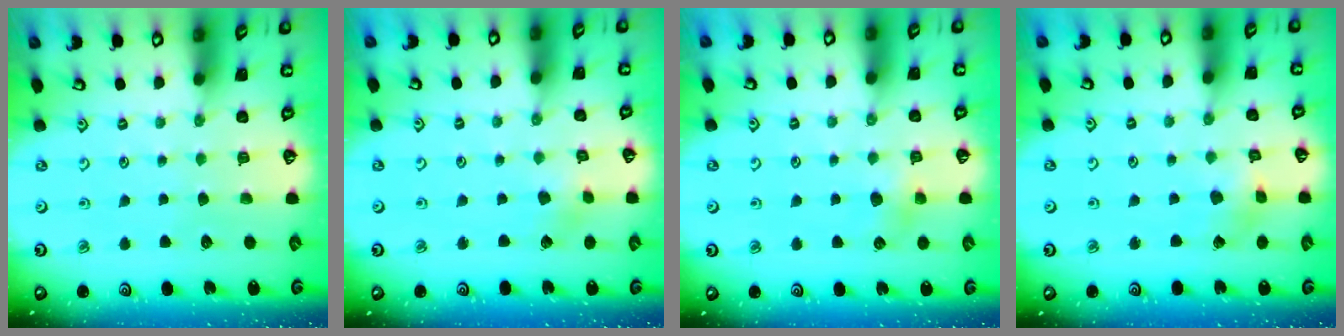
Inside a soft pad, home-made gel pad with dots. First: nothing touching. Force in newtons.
{"total": 2.5, "press": 2.4, "slide": 0.2}
{"total": 5.9, "press": 5.9, "slide": 0.5}
{"total": 2.5, "press": 2.5, "slide": 0.3}